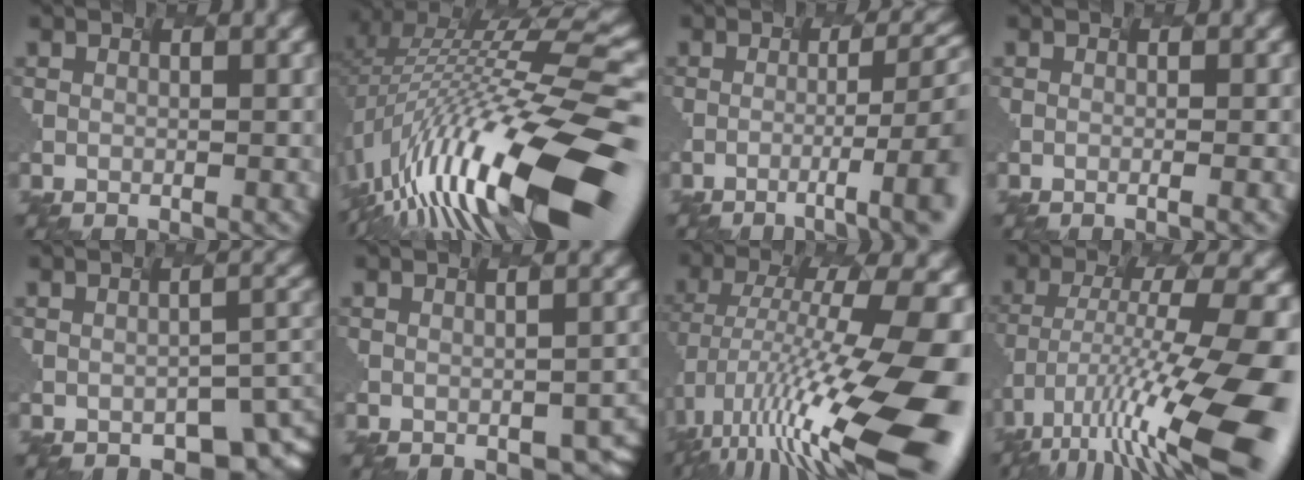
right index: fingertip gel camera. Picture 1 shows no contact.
{"total": 16.8, "force": [-5.7, 4.2, 15.2], "torque": [-0.277, 0.026, -0.097]}
{"total": 7.8, "force": [-2.5, 1.5, 7.2], "torque": [-0.097, 0.007, -0.011]}
{"total": 1.6, "force": [-0.4, 0.6, 1.5], "torque": [-0.001, 0.008, -0.013]}
{"total": 3.7, "force": [-2.5, 1.5, 2.3], "torque": [-0.039, -0.018, -0.002]}
{"total": 4.5, "force": [-1.8, 2.0, 3.6], "torque": [-0.037, -0.004, 0.022]}
{"total": 14.5, "force": [-5.4, 3.5, 13.0], "torque": [-0.251, -0.006, -0.071]}
{"total": 13.4, "force": [-7.3, 2.4, 10.9], "torque": [-0.217, -0.008, -0.102]}